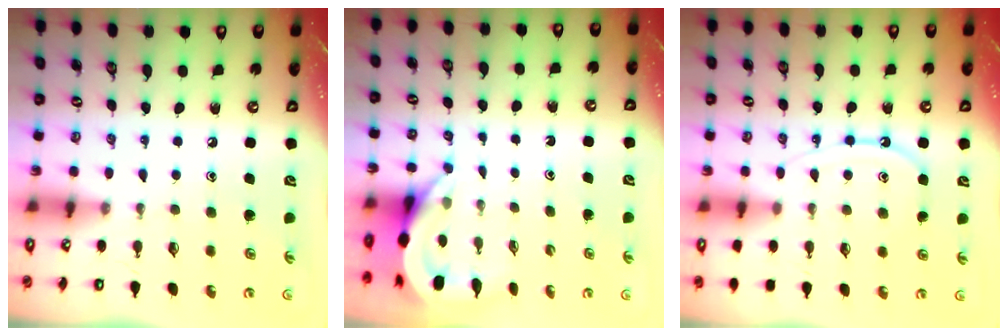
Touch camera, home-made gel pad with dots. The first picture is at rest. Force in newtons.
{"total": 4.4, "press": 4.4, "slide": 0.2}
{"total": 9.6, "press": 9.5, "slide": 0.9}